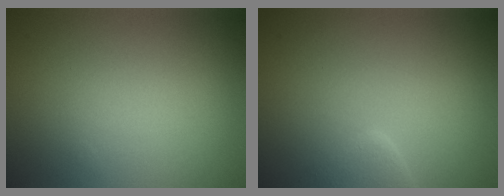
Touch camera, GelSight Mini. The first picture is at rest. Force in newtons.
{"total": 2.8, "press": 2.8, "slide": 0.2}